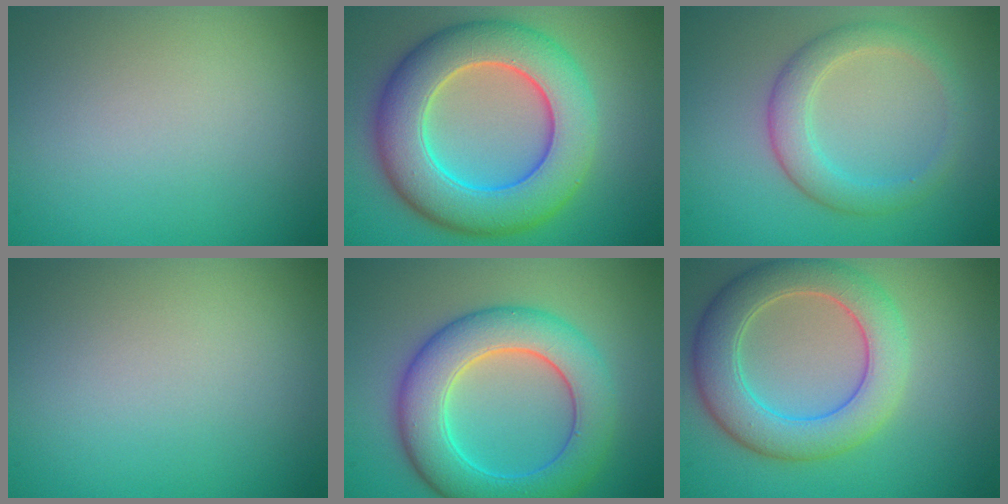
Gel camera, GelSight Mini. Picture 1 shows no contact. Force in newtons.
{"total": 10.5, "press": 10.5, "slide": 0.3}
{"total": 3.3, "press": 3.3, "slide": 0.1}
{"total": 0.0}
{"total": 8.1, "press": 8.1, "slide": 0.1}
{"total": 6.7, "press": 6.7, "slide": 0.3}